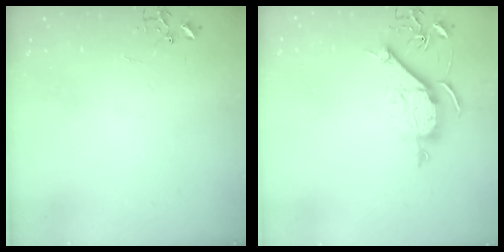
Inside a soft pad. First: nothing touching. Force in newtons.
{"total": 10.4, "press": 10.4, "slide": 0.9}